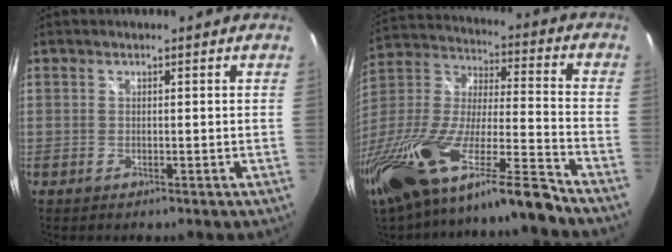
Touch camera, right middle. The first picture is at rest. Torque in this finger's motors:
{"motor_torque": [1.13, -1.01, 0.79, 0.21]}